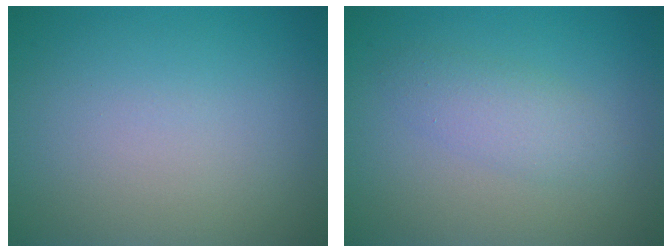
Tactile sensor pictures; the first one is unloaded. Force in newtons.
{"total": 2.3, "press": 2.3, "slide": 0.1}